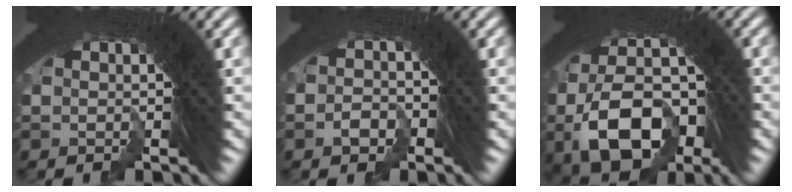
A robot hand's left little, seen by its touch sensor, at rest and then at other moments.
{"total": 2.9, "force": [-2.4, 1.6, -0.4], "torque": [0.007, -0.010, -0.041]}
{"total": 13.4, "force": [-4.6, 10.1, 7.6], "torque": [-0.134, -0.044, -0.069]}